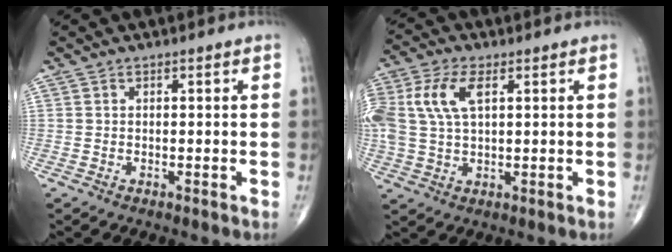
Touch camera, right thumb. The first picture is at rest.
{"total": 10.9, "force": [3.2, 5.7, 8.8], "torque": [-0.213, 0.013, 0.063]}